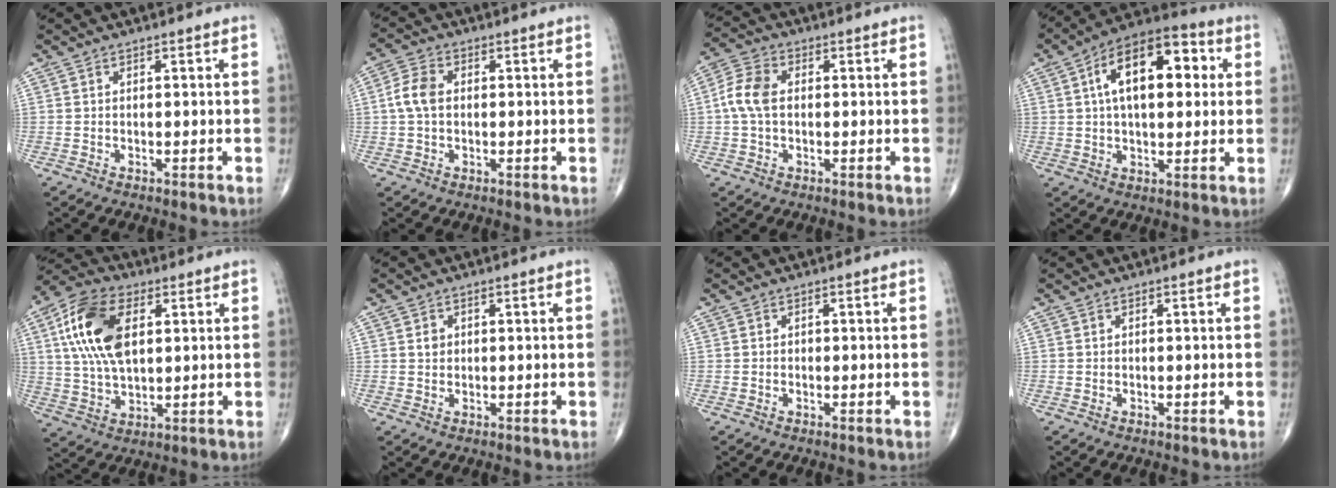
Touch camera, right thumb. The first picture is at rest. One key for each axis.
{"total": 5.1, "fx": 0.3, "fy": 3.4, "fz": 3.8, "tx": -0.083, "ty": 0.013, "tz": -0.002}
{"total": 6.6, "fx": 0.2, "fy": 4.2, "fz": 5.0, "tx": -0.113, "ty": 0.019, "tz": -0.003}
{"total": 17.0, "fx": 3.8, "fy": 8.9, "fz": 14.0, "tx": -0.194, "ty": 0.023, "tz": 0.053}
{"total": 15.5, "fx": 4.2, "fy": 8.6, "fz": 12.2, "tx": -0.231, "ty": 0.000, "tz": 0.077}
{"total": 1.5, "fx": 0.4, "fy": 1.3, "fz": 0.7, "tx": -0.006, "ty": 0.000, "tz": 0.007}
{"total": 0.0}
{"total": 0.0}